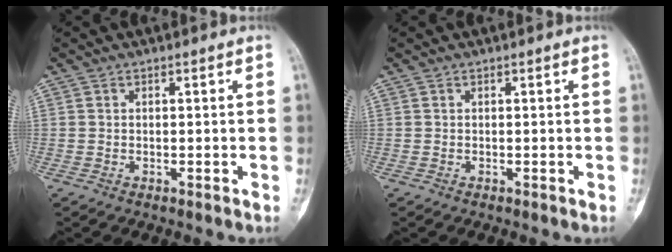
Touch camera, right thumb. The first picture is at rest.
{"total": 0.0}